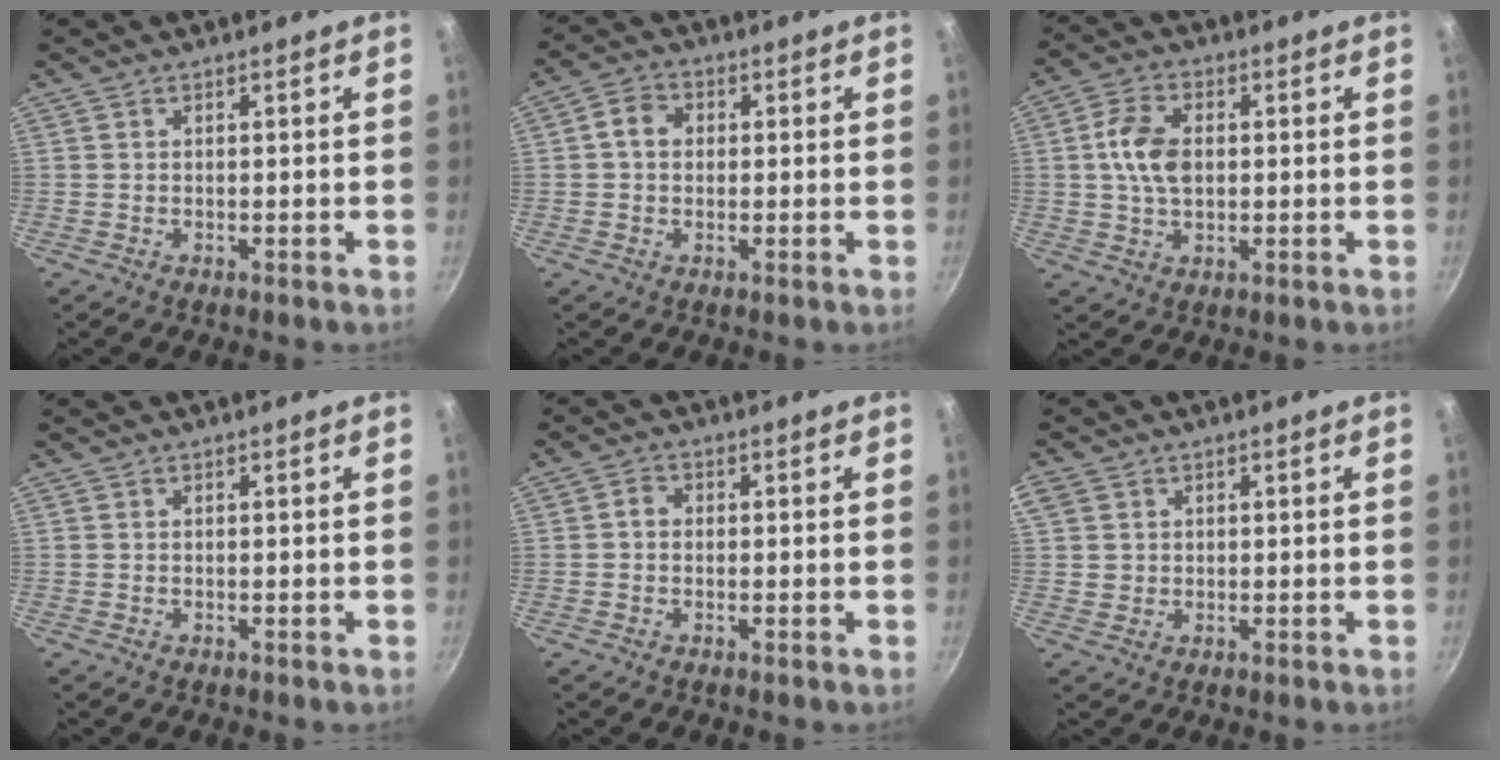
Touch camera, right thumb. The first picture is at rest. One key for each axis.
{"total": 4.6, "fx": 0.5, "fy": 3.8, "fz": 2.6, "tx": -0.033, "ty": 0.011, "tz": -0.003}
{"total": 8.3, "fx": 0.7, "fy": 5.3, "fz": 6.3, "tx": -0.109, "ty": 0.011, "tz": 0.008}
{"total": 0.0}
{"total": 2.2, "fx": 0.0, "fy": 1.9, "fz": 1.2, "tx": -0.017, "ty": 0.007, "tz": -0.006}
{"total": 4.4, "fx": 1.3, "fy": 3.8, "fz": 1.7, "tx": -0.022, "ty": -0.001, "tz": 0.023}